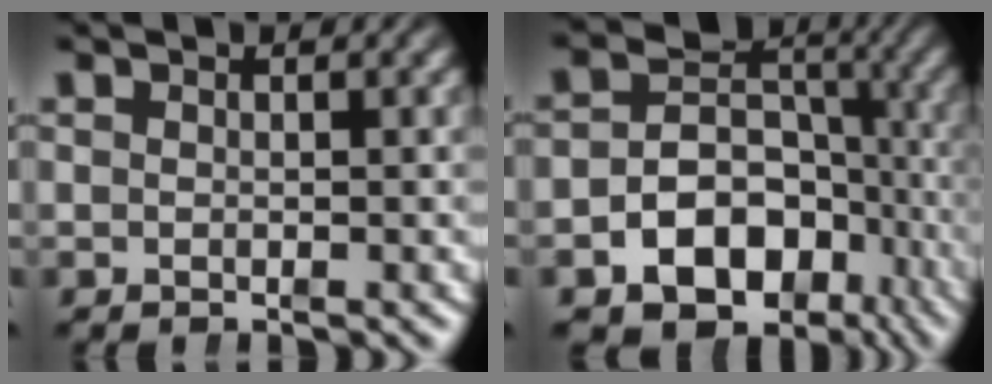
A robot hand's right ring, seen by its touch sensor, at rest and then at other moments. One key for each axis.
{"total": 16.2, "fx": -6.7, "fy": 13.0, "fz": 6.9, "tx": -0.132, "ty": -0.071, "tz": -0.093}